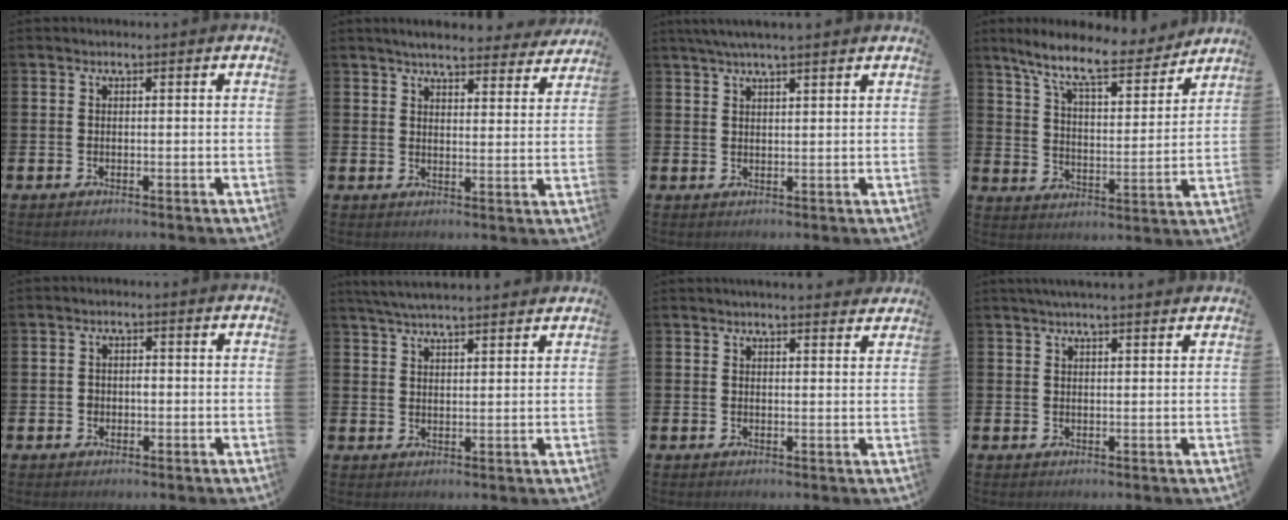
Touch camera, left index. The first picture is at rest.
{"total": 5.3, "force": [5.1, 0.8, 1.4], "torque": [-0.033, -0.026, 0.088]}
{"total": 3.5, "force": [3.1, 0.0, 1.6], "torque": [-0.037, -0.001, 0.057]}
{"total": 10.1, "force": [8.6, 2.1, 5.0], "torque": [-0.128, -0.046, 0.146]}
{"total": 1.5, "force": [-0.2, 1.3, 0.8], "torque": [-0.009, 0.005, -0.009]}
{"total": 4.7, "force": [4.5, 0.4, 1.2], "torque": [-0.035, -0.014, 0.083]}
{"total": 2.7, "force": [2.7, 0.1, 0.2], "torque": [-0.003, -0.015, 0.048]}
{"total": 2.8, "force": [2.6, 0.0, 0.9], "torque": [-0.023, -0.003, 0.048]}